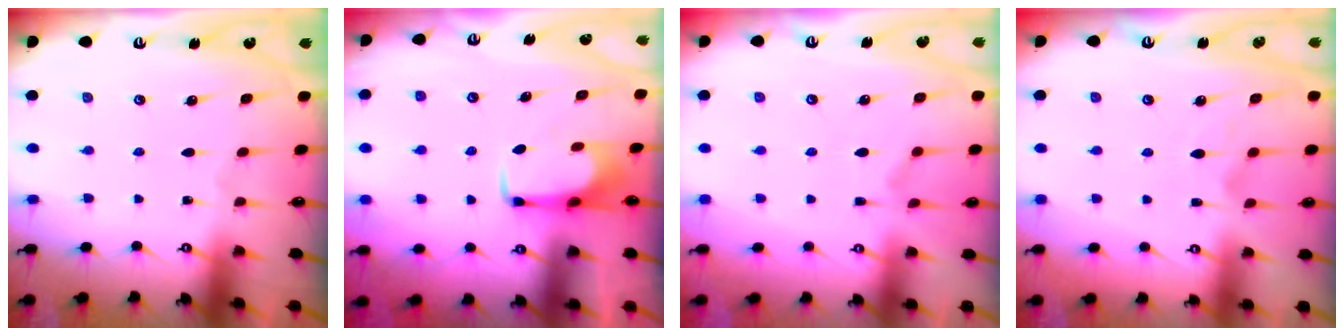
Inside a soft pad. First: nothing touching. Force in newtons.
{"total": 1.6, "press": 1.5, "slide": 0.5}
{"total": 3.8, "press": 3.7, "slide": 1.2}
{"total": 1.3, "press": 0.6, "slide": 1.2}